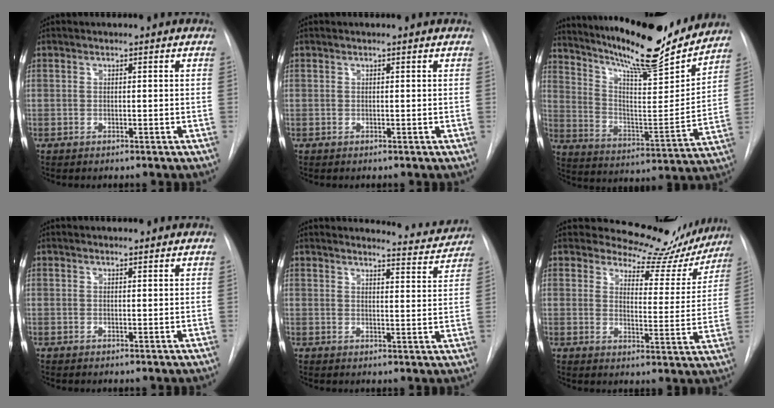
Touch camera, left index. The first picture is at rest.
{"total": 1.2, "force": [1.2, 0.0, 0.1], "torque": [-0.009, 0.006, 0.015]}
{"total": 22.2, "force": [19.6, 3.1, 9.9], "torque": [-0.175, -0.030, 0.292]}
{"total": 1.8, "force": [1.7, 0.3, 0.3], "torque": [-0.010, 0.007, 0.024]}
{"total": 7.5, "force": [7.4, 0.5, 0.0], "torque": [0.003, -0.024, 0.081]}
{"total": 13.0, "force": [11.9, 4.8, 2.1], "torque": [-0.008, -0.029, 0.128]}